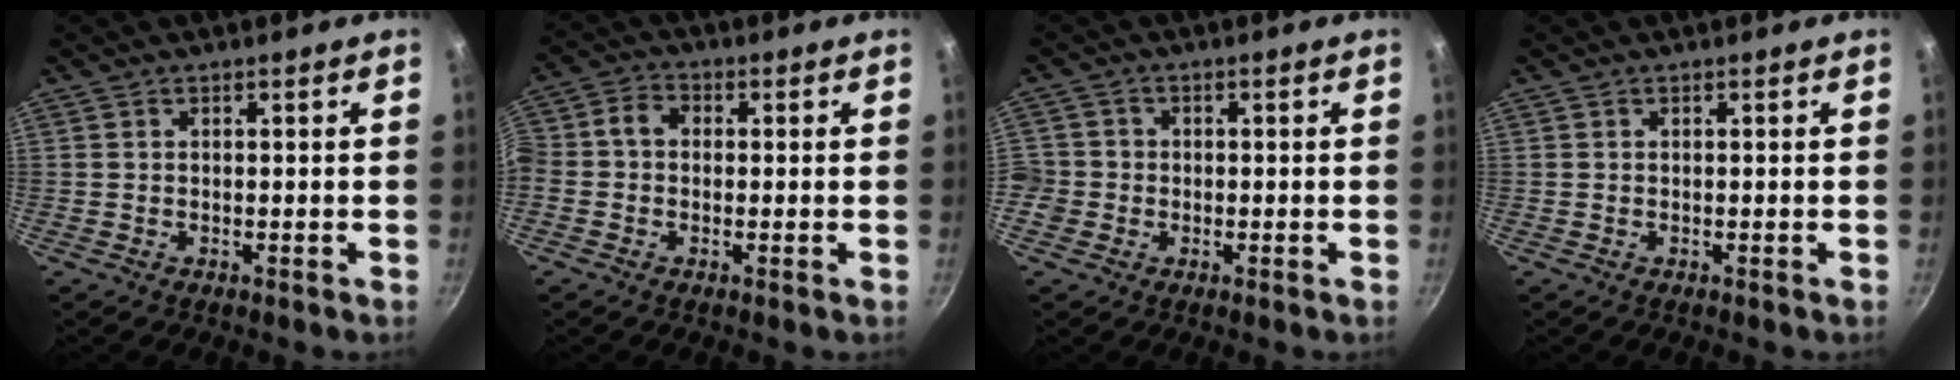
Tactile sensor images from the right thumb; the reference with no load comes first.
{"total": 5.5, "force": [-0.3, 4.4, 3.4], "torque": [-0.066, 0.026, -0.024]}
{"total": 4.4, "force": [-1.2, 4.0, 1.1], "torque": [-0.008, 0.015, -0.025]}
{"total": 0.0}